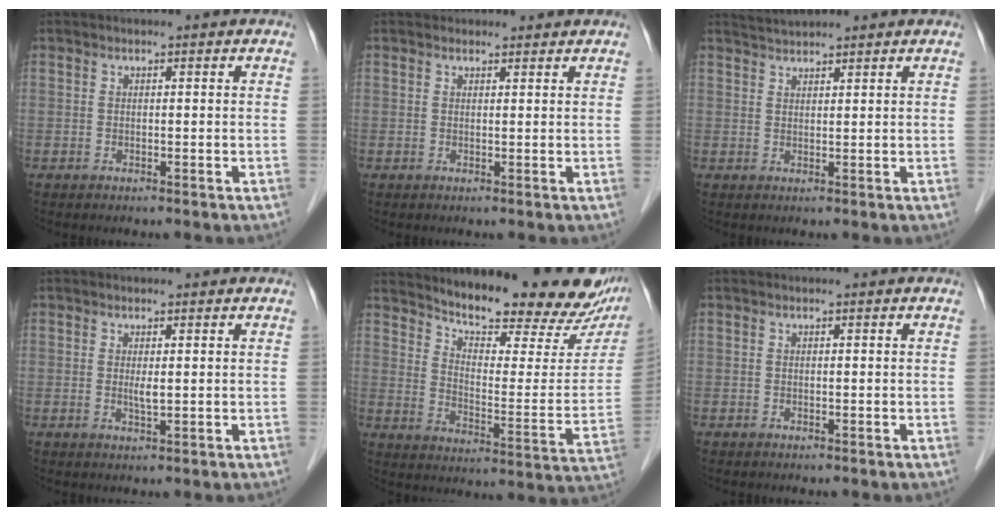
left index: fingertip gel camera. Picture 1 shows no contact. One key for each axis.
{"total": 1.6, "fx": 1.5, "fy": 0.6, "fz": -0.1, "tx": -0.004, "ty": 0.006, "tz": 0.018}
{"total": 2.7, "fx": 2.7, "fy": 0.1, "fz": 0.5, "tx": -0.014, "ty": 0.017, "tz": 0.052}
{"total": 1.4, "fx": 0.3, "fy": 0.2, "fz": 1.4, "tx": -0.030, "ty": -0.003, "tz": 0.007}
{"total": 20.7, "fx": 18.2, "fy": 4.5, "fz": 8.7, "tx": -0.121, "ty": -0.043, "tz": 0.238}
{"total": 0.0}